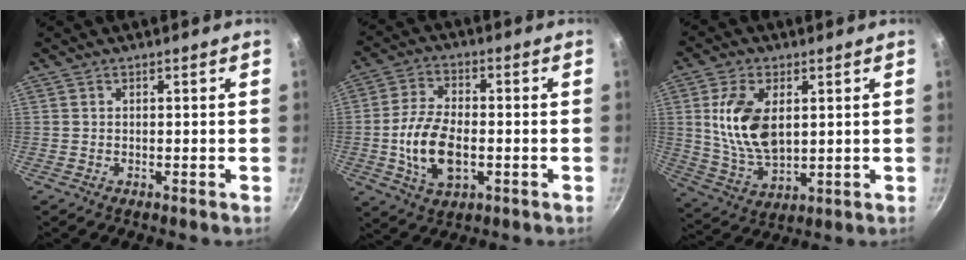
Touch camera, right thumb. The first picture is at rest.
{"total": 11.8, "force": [-2.0, 6.6, 9.6], "torque": [-0.179, 0.015, -0.039]}
{"total": 13.0, "force": [2.7, 7.4, 10.3], "torque": [-0.187, -0.018, 0.059]}